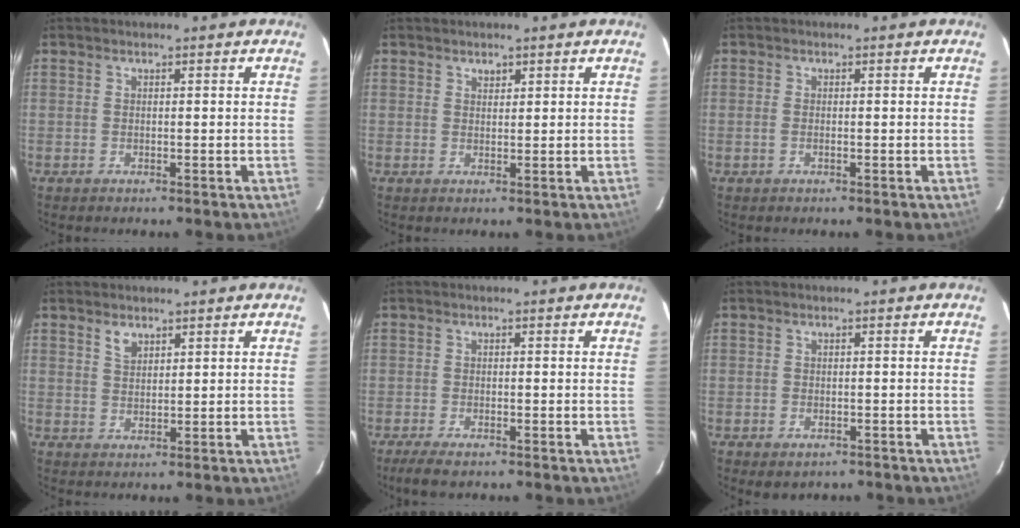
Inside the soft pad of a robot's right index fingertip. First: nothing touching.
{"total": 1.2, "force": [0.8, 0.8, 0.3], "torque": [-0.003, 0.003, 0.014]}
{"total": 0.9, "force": [-0.3, 0.4, 0.7], "torque": [-0.017, 0.000, -0.007]}
{"total": 2.4, "force": [1.7, 1.4, 1.2], "torque": [-0.019, 0.003, 0.031]}
{"total": 4.1, "force": [-3.1, 1.0, 2.5], "torque": [-0.059, -0.013, -0.055]}
{"total": 3.0, "force": [-1.8, 2.0, 1.4], "torque": [-0.026, -0.006, -0.022]}